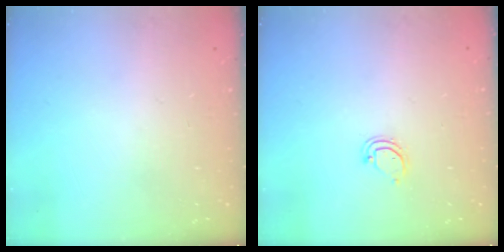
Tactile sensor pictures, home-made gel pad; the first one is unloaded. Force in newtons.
{"total": 3.6, "press": 3.5, "slide": 0.4}